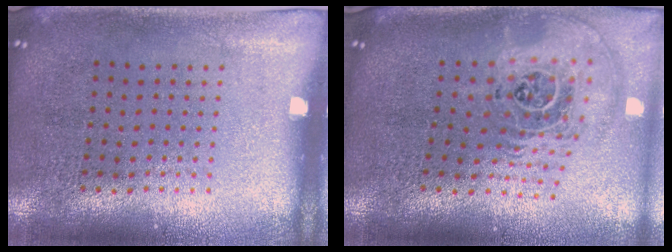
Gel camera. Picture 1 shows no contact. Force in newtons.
{"total": 2.5, "press": 1.8, "slide": 1.8}